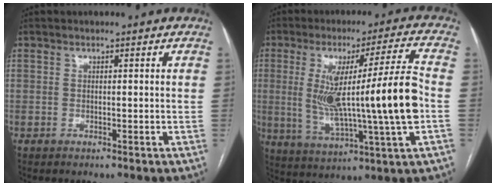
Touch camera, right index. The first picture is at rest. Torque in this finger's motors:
{"motor_torque": [2.14, 0.00, 0.65, 0.21]}